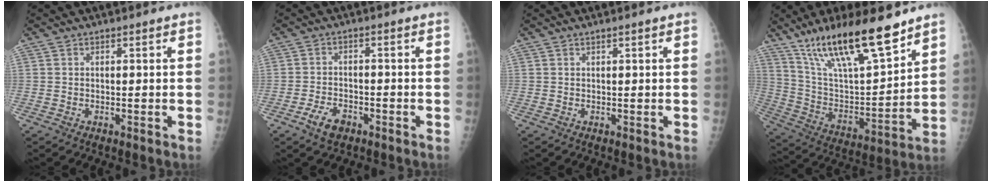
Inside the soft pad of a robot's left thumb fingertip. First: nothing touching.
{"total": 4.6, "force": [-2.8, 2.6, 2.6], "torque": [-0.046, 0.016, -0.046]}
{"total": 0.8, "force": [0.4, 0.0, 0.7], "torque": [-0.012, 0.001, 0.007]}
{"total": 21.9, "force": [15.5, 5.1, 14.6], "torque": [-0.232, -0.064, 0.281]}